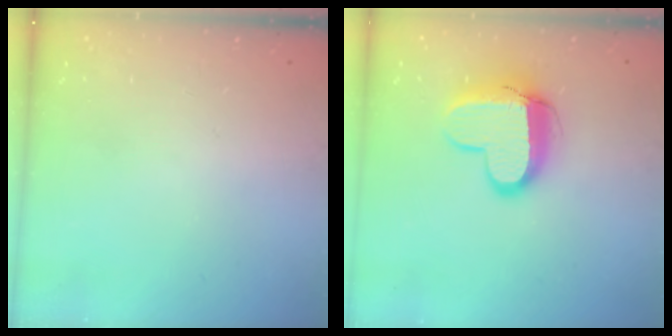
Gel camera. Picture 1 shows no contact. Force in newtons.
{"total": 12.5, "press": 12.5, "slide": 1.0}